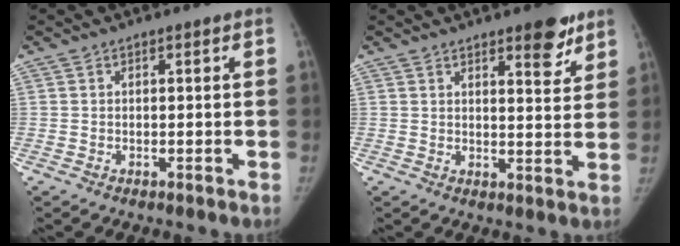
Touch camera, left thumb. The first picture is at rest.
{"total": 7.2, "force": [4.8, 2.4, 4.9], "torque": [-0.042, -0.029, 0.061]}